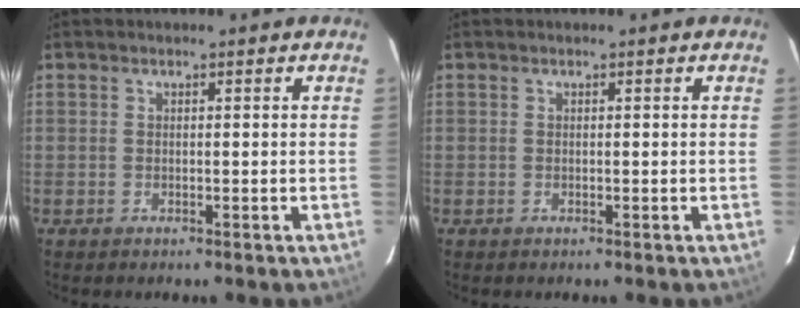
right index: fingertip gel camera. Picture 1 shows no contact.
{"total": 0.0}